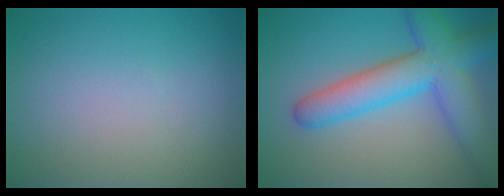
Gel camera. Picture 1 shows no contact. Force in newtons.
{"total": 7.7, "press": 7.7, "slide": 0.5}